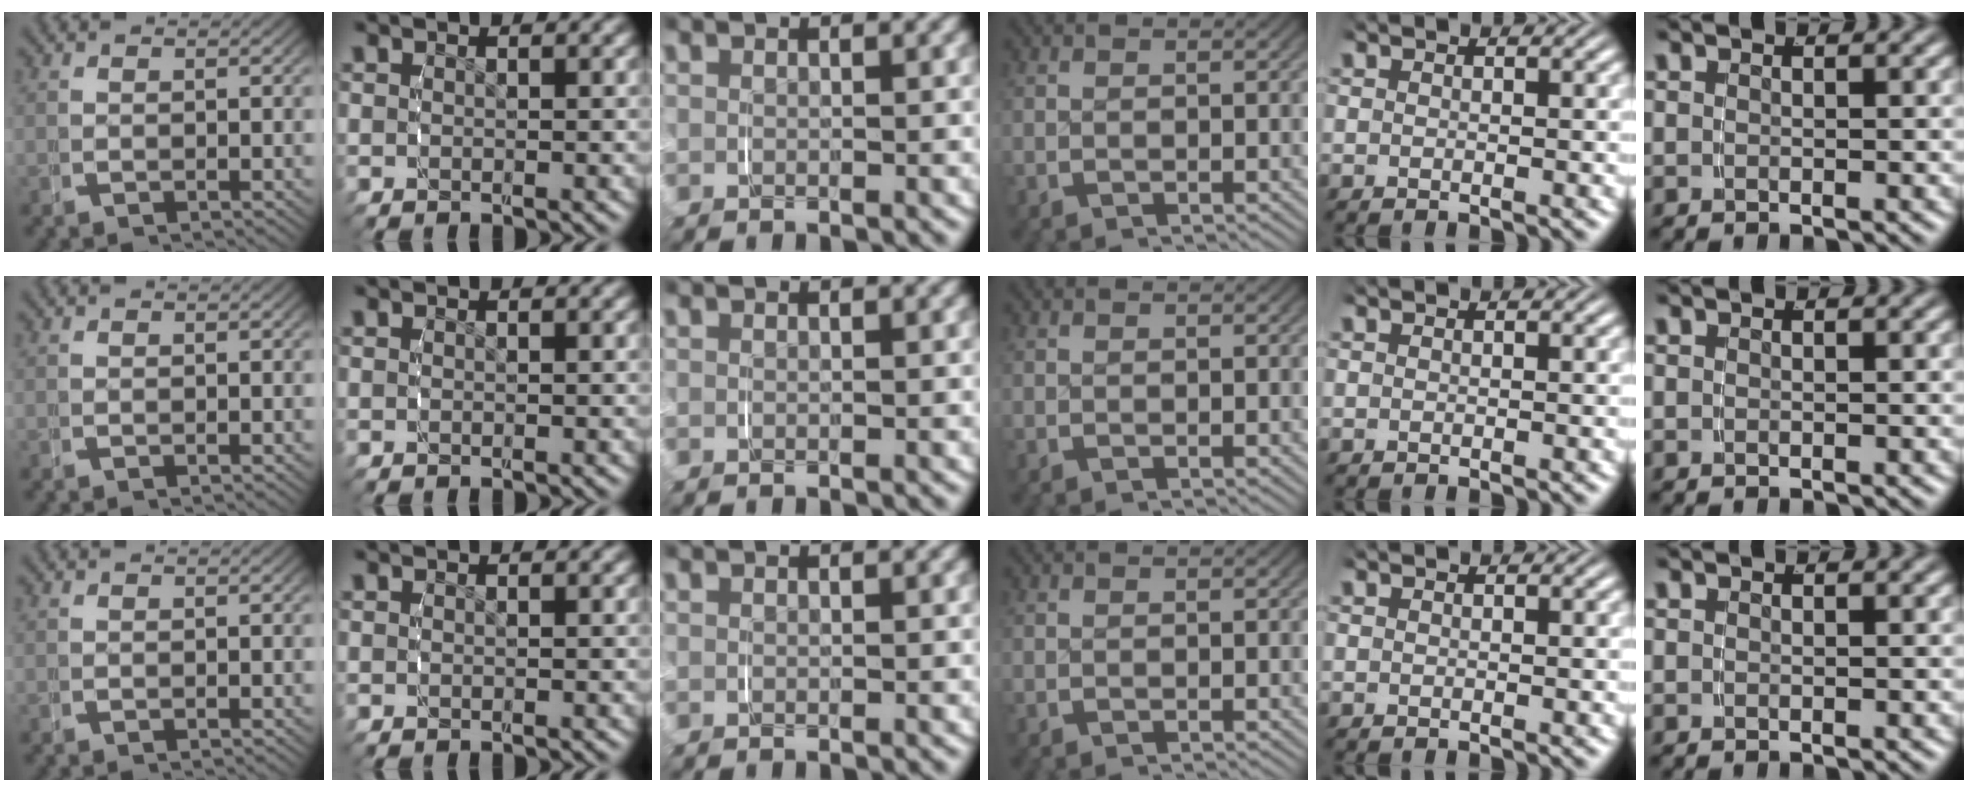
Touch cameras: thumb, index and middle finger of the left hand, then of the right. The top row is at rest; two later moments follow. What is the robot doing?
{"motion": "grasp_and_lifting", "object": "string"}